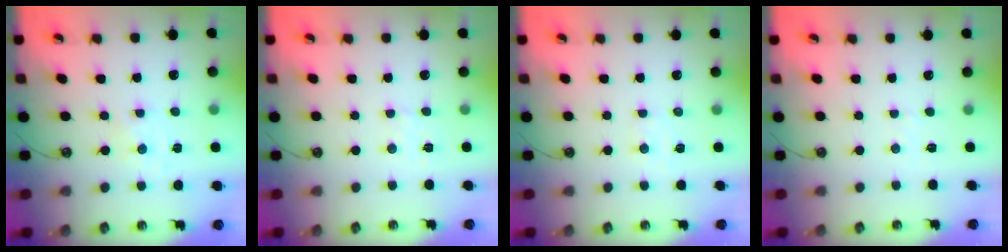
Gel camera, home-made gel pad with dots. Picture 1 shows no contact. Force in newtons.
{"total": 2.6, "press": 2.6, "slide": 0.4}
{"total": 5.1, "press": 5.0, "slide": 0.4}
{"total": 2.1, "press": 2.1, "slide": 0.4}